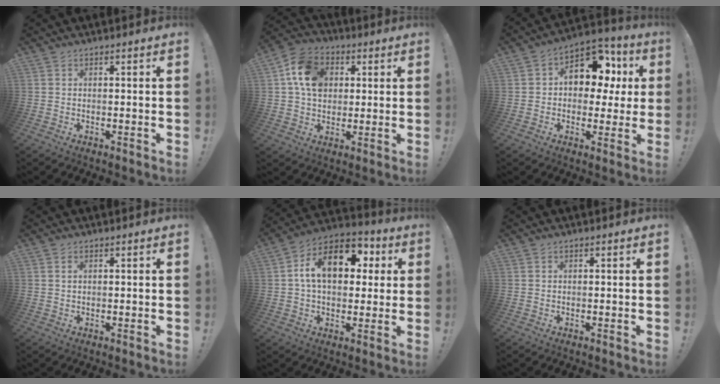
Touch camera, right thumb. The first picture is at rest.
{"total": 13.7, "force": [3.5, 10.9, 7.7], "torque": [-0.125, 0.003, 0.072]}
{"total": 13.2, "force": [4.1, 9.5, 8.3], "torque": [-0.111, -0.017, 0.078]}
{"total": 1.1, "force": [0.5, 0.6, 0.8], "torque": [-0.008, -0.001, 0.008]}
{"total": 16.6, "force": [4.1, 10.2, 12.4], "torque": [-0.202, 0.006, 0.071]}
{"total": 0.0}